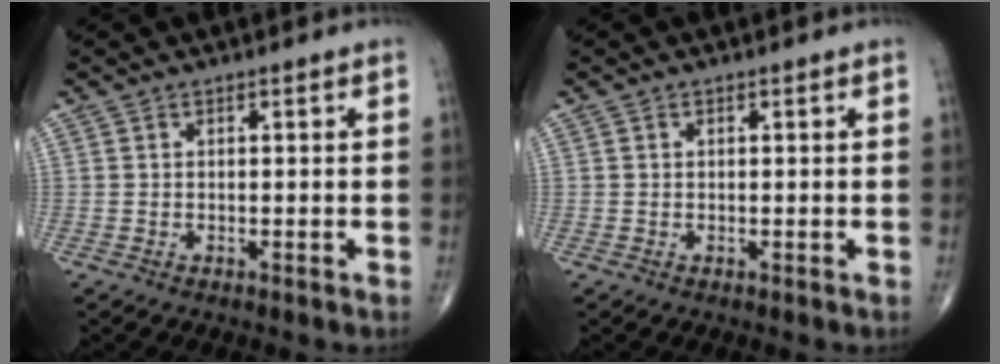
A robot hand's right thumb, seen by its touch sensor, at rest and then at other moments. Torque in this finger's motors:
{"motor_torque": [-0.19, -0.13, -0.05, 0.01, 0.05]}